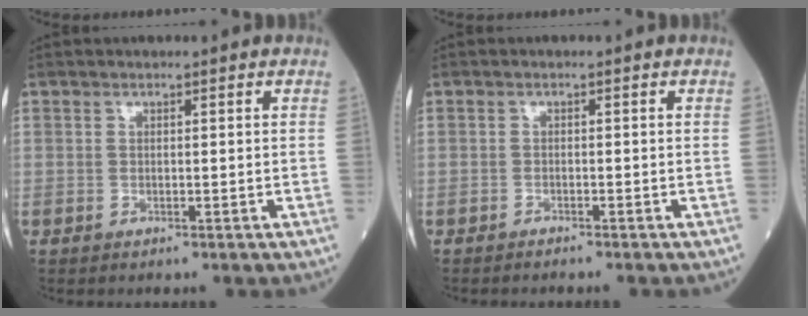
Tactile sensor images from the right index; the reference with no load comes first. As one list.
[{"total": 1.6, "force": [-1.5, -0.1, 0.6], "torque": [-0.007, 0.000, -0.019]}]